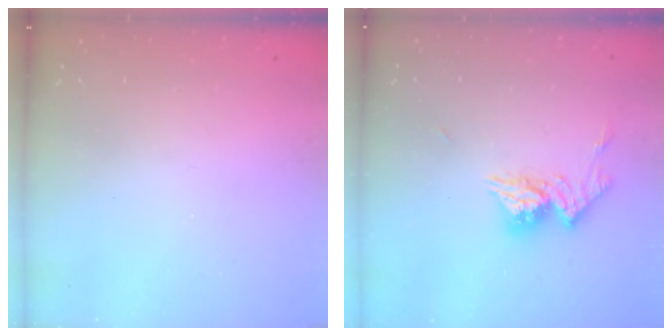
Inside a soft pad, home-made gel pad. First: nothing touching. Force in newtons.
{"total": 10.6, "press": 10.5, "slide": 0.9}